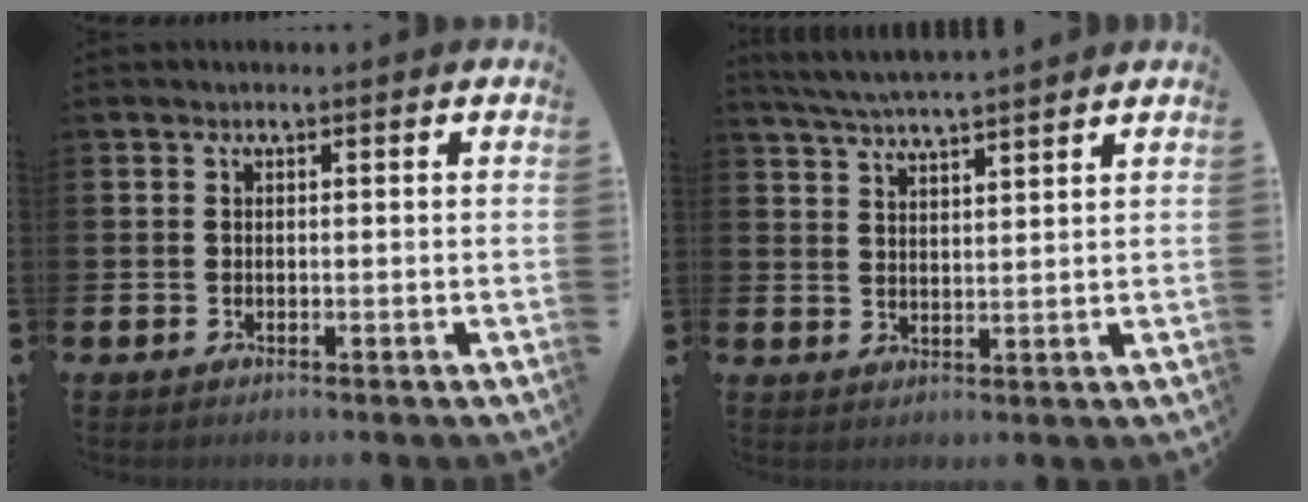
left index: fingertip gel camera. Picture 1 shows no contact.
{"total": 4.7, "force": [4.6, -0.3, 0.9], "torque": [-0.035, -0.021, 0.083]}